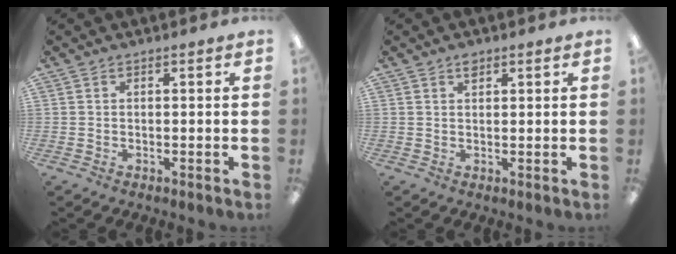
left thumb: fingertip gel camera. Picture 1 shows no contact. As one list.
[{"total": 1.7, "force": [1.2, 0.7, 0.9], "torque": [-0.014, -0.003, 0.021]}]